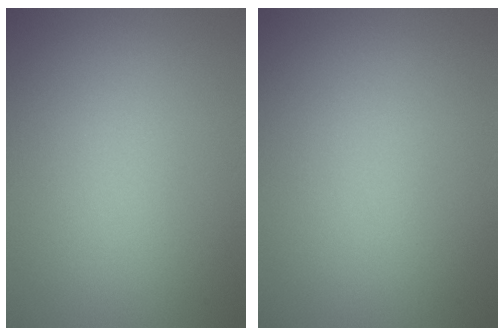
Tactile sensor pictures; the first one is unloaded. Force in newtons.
{"total": 0.0}